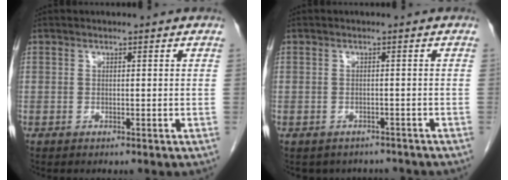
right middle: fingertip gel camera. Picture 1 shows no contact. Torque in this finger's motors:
{"motor_torque": [-0.04, 0.04, -0.02, -0.01]}